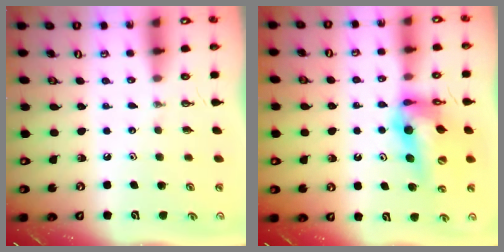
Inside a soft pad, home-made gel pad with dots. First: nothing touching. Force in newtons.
{"total": 14.7, "press": 13.8, "slide": 5.0}